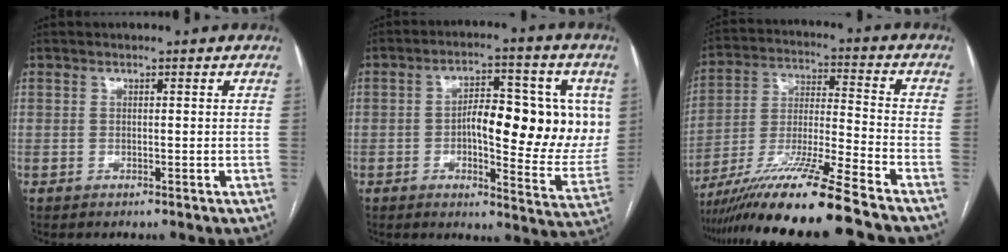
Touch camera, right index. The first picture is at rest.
{"total": 16.9, "force": [1.3, 5.6, 15.8], "torque": [-0.204, 0.015, 0.022]}
{"total": 17.4, "force": [-13.9, -1.5, 10.4], "torque": [-0.207, -0.025, -0.249]}